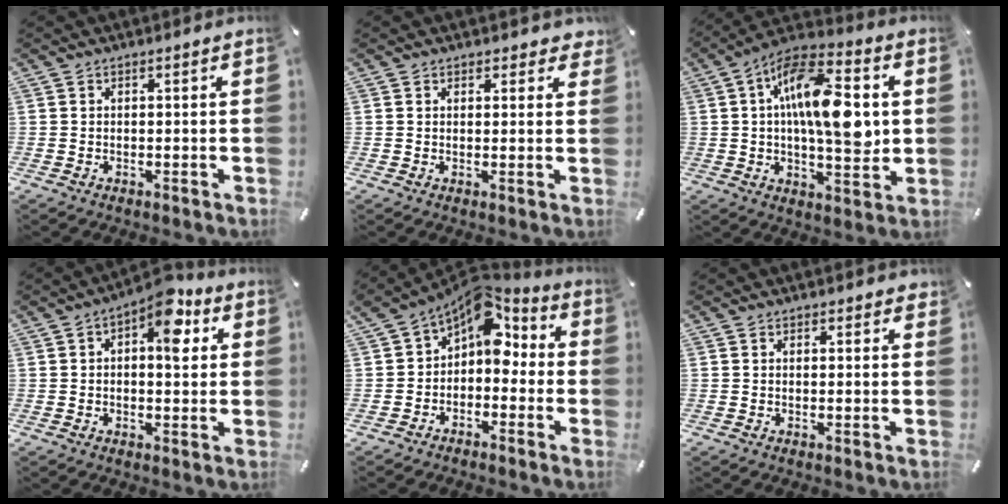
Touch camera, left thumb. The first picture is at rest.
{"total": 2.1, "force": [1.5, 1.4, 0.4], "torque": [0.005, -0.001, 0.024]}
{"total": 18.0, "force": [2.5, 8.2, 15.8], "torque": [-0.262, -0.006, 0.037]}
{"total": 9.7, "force": [3.6, 5.0, 7.5], "torque": [-0.082, -0.019, 0.055]}
{"total": 9.4, "force": [3.9, 6.8, 5.2], "torque": [-0.075, -0.028, 0.069]}
{"total": 1.4, "force": [1.1, 0.9, 0.1], "torque": [0.005, -0.001, 0.019]}